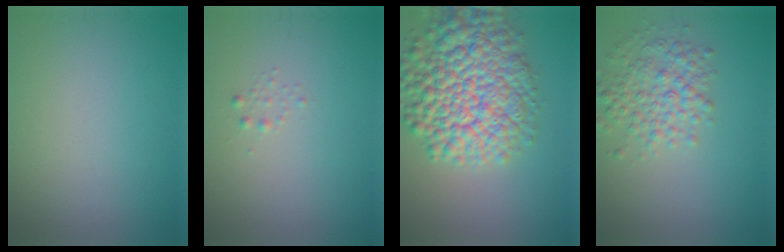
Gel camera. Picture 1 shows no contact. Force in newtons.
{"total": 0.6, "press": 0.6, "slide": 0.1}
{"total": 11.4, "press": 11.4, "slide": 0.5}
{"total": 4.2, "press": 4.2, "slide": 0.1}